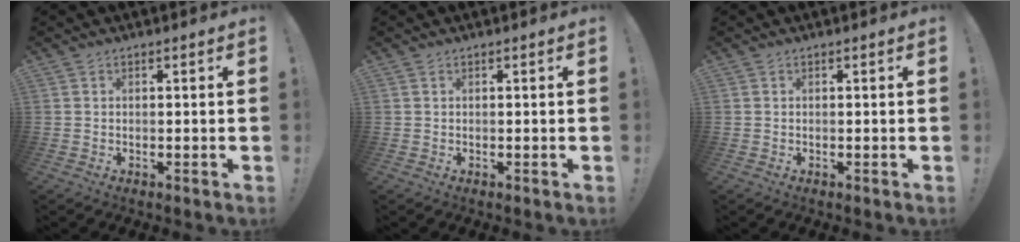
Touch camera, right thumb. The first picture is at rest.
{"total": 0.0}
{"total": 0.0}